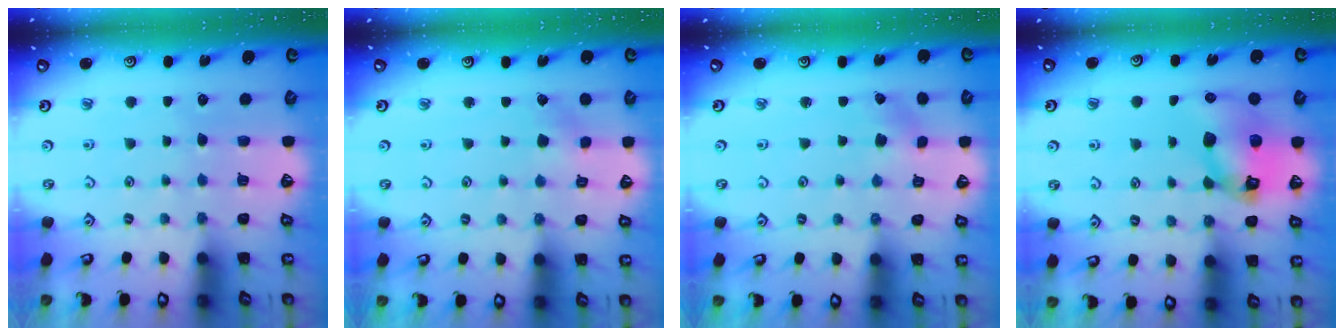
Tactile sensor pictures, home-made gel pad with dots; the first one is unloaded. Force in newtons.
{"total": 2.2, "press": 2.2, "slide": 0.2}
{"total": 2.9, "press": 2.9, "slide": 0.4}
{"total": 12.5, "press": 12.4, "slide": 1.7}